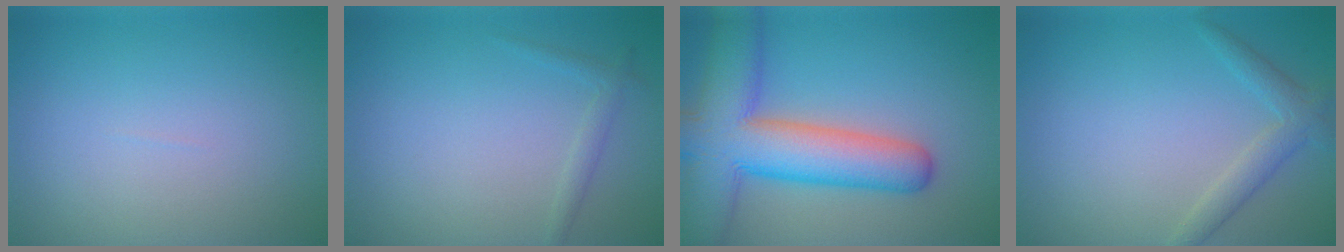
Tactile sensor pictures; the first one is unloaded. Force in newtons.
{"total": 1.0, "press": 1.0, "slide": 0.0}
{"total": 11.0, "press": 11.0, "slide": 0.6}
{"total": 2.2, "press": 2.2, "slide": 0.1}